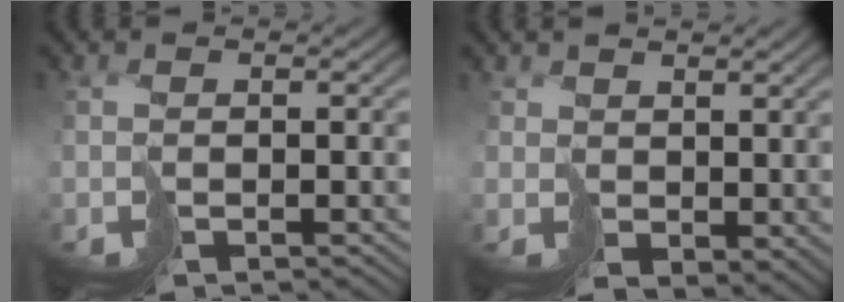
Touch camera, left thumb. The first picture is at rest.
{"total": 2.5, "force": [1.1, 1.9, 1.3], "torque": [-0.030, -0.011, 0.029]}